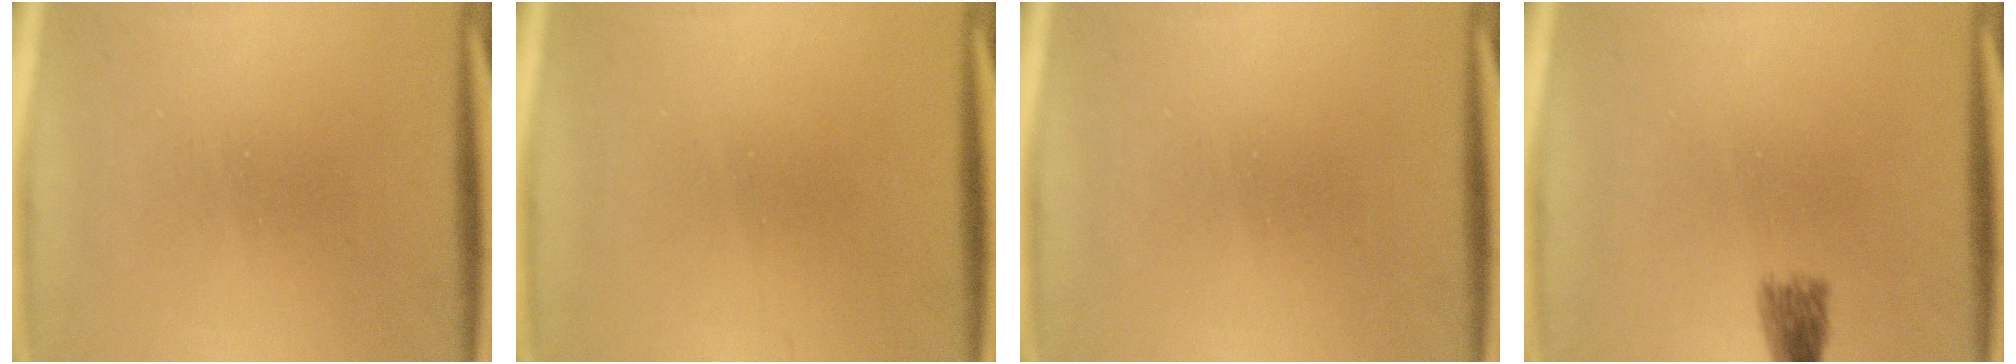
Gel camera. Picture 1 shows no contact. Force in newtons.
{"total": 1.1}
{"total": 0.0}
{"total": 2.0}